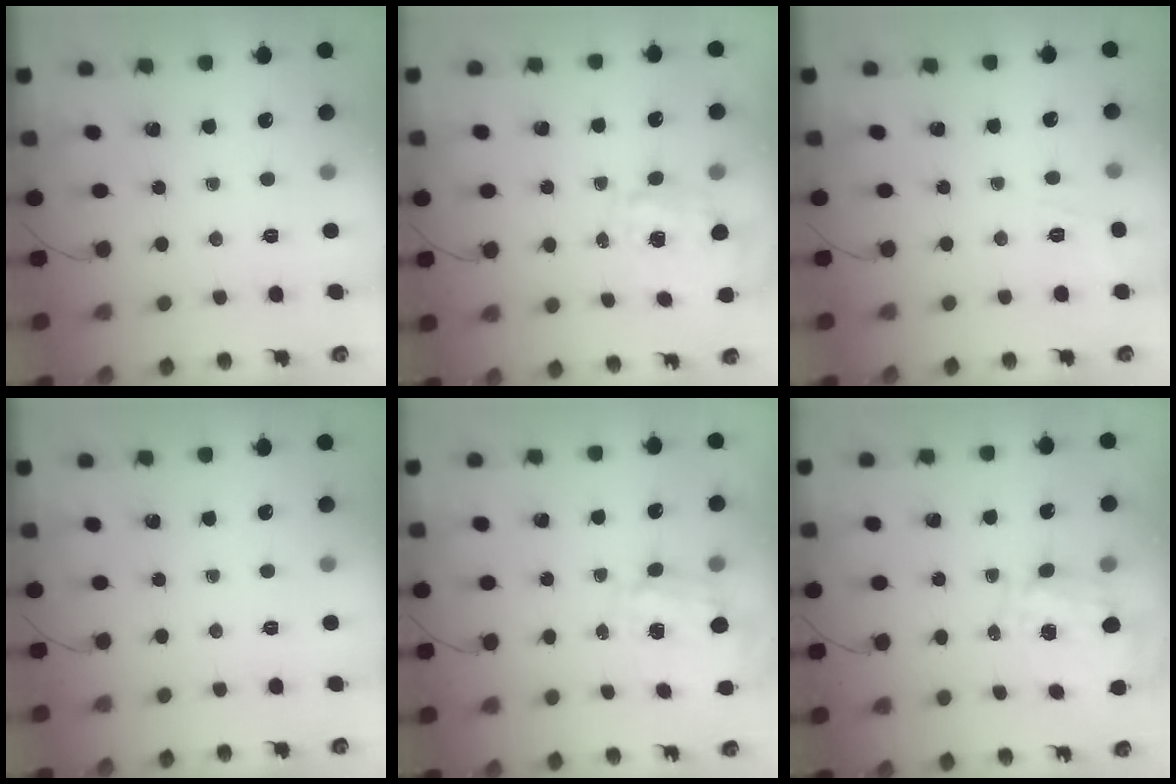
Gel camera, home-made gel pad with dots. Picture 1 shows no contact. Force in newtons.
{"total": 1.5, "press": 1.4, "slide": 0.5}
{"total": 9.0, "press": 8.9, "slide": 1.8}
{"total": 0.0}
{"total": 2.5, "press": 2.3, "slide": 1.0}
{"total": 1.3, "press": 1.2, "slide": 0.4}